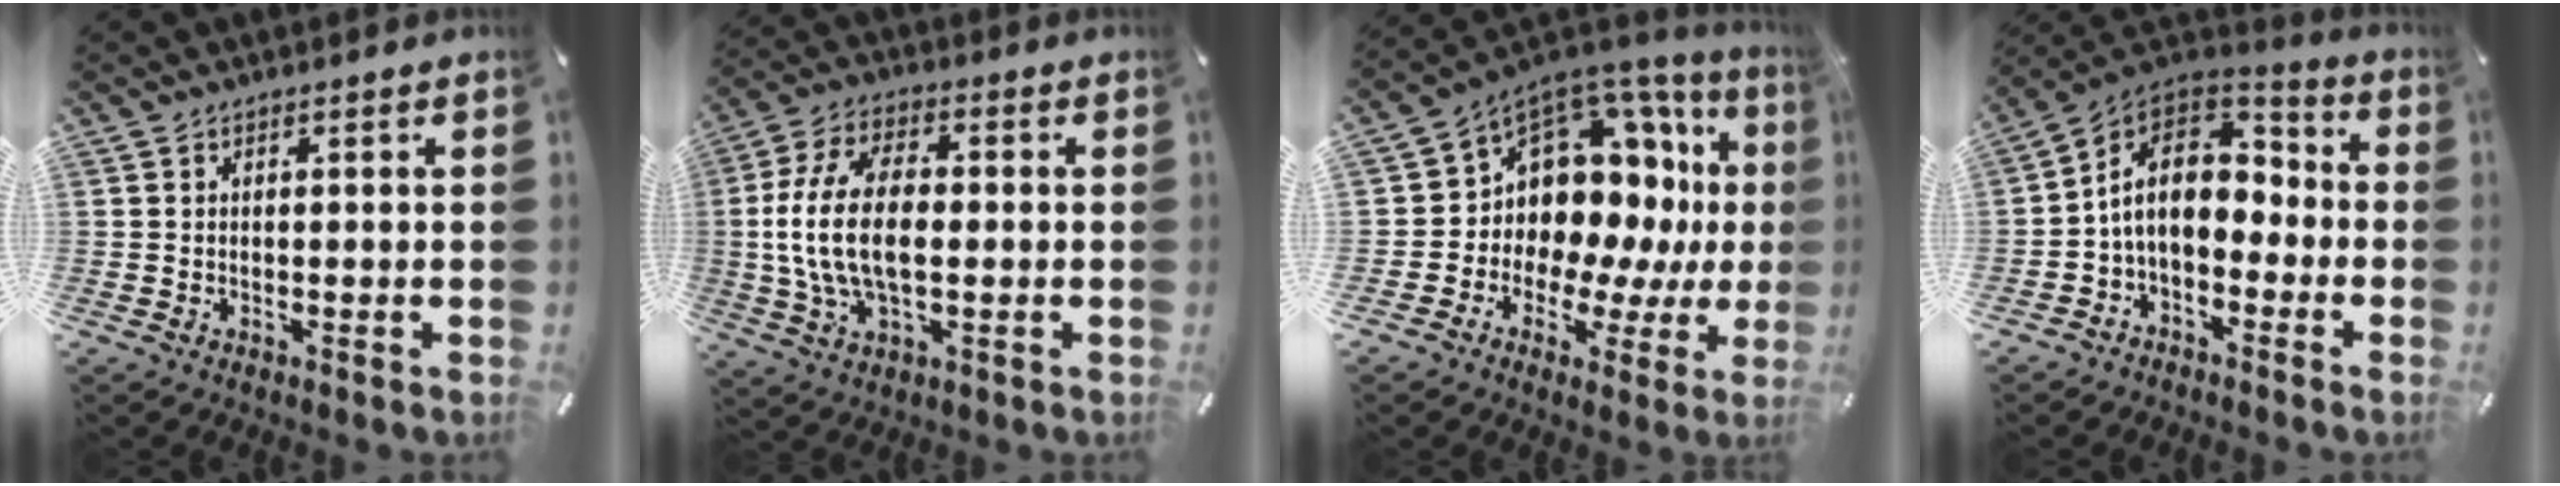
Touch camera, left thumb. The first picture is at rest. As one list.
[{"total": 15.0, "force": [-0.5, 8.3, 12.5], "torque": [-0.263, 0.003, -0.007]}, {"total": 10.0, "force": [4.1, 8.0, 4.4], "torque": [-0.072, -0.076, 0.079]}, {"total": 12.6, "force": [-0.7, 9.1, 8.7], "torque": [-0.173, 0.008, -0.016]}]